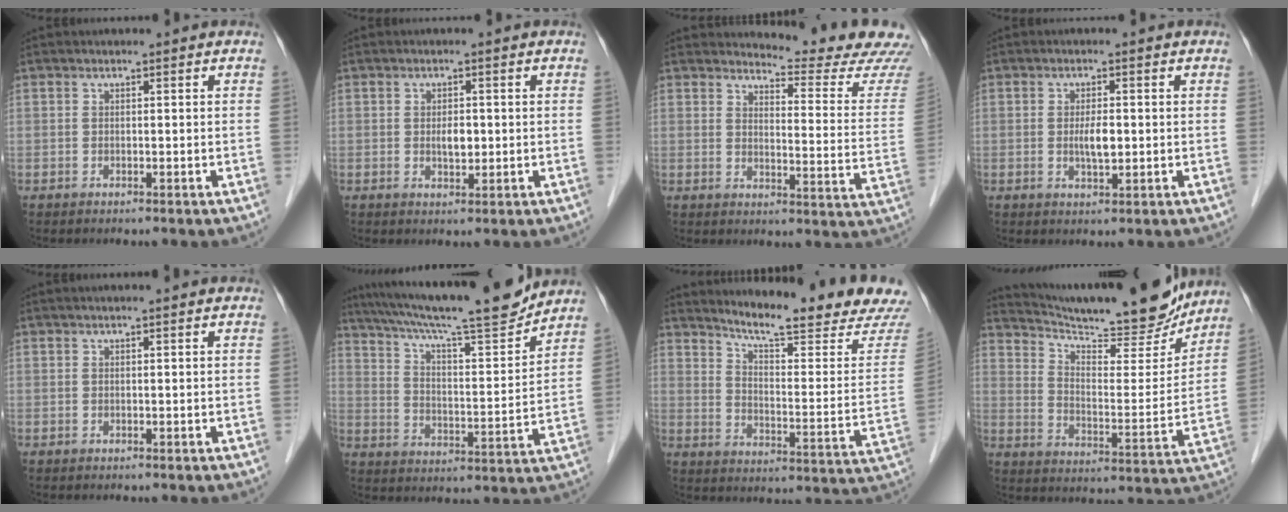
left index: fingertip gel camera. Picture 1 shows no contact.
{"total": 2.2, "force": [-0.1, 1.1, 1.9], "torque": [-0.035, -0.004, -0.001]}
{"total": 14.6, "force": [14.4, -0.8, 2.2], "torque": [-0.024, -0.121, 0.153]}
{"total": 3.0, "force": [-0.2, 0.8, 2.9], "torque": [-0.054, -0.005, -0.002]}
{"total": 2.6, "force": [2.2, -0.1, 1.4], "torque": [-0.015, 0.021, 0.028]}
{"total": 20.1, "force": [17.8, 0.7, 9.2], "torque": [-0.159, -0.011, 0.271]}
{"total": 19.0, "force": [17.5, -0.7, 7.5], "torque": [-0.117, -0.086, 0.232]}
{"total": 22.5, "force": [20.5, 2.8, 8.8], "torque": [-0.145, -0.036, 0.291]}